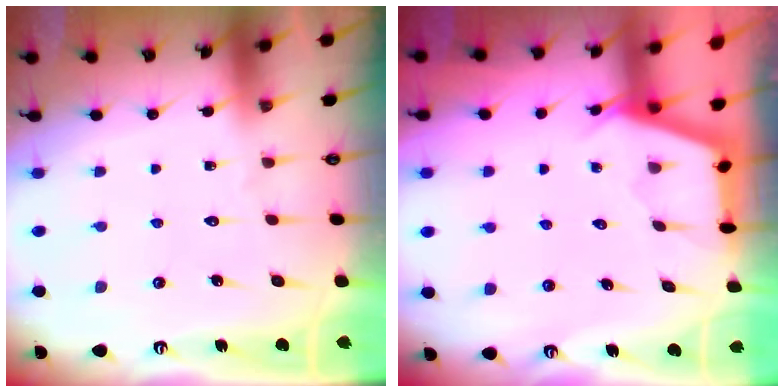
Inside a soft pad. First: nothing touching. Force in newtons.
{"total": 2.9, "press": 2.9, "slide": 0.3}